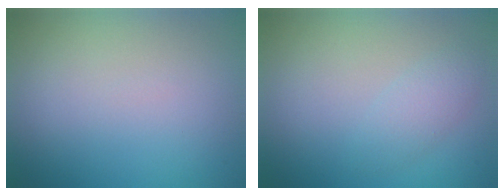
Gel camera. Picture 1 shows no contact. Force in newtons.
{"total": 1.6, "press": 1.6, "slide": 0.0}